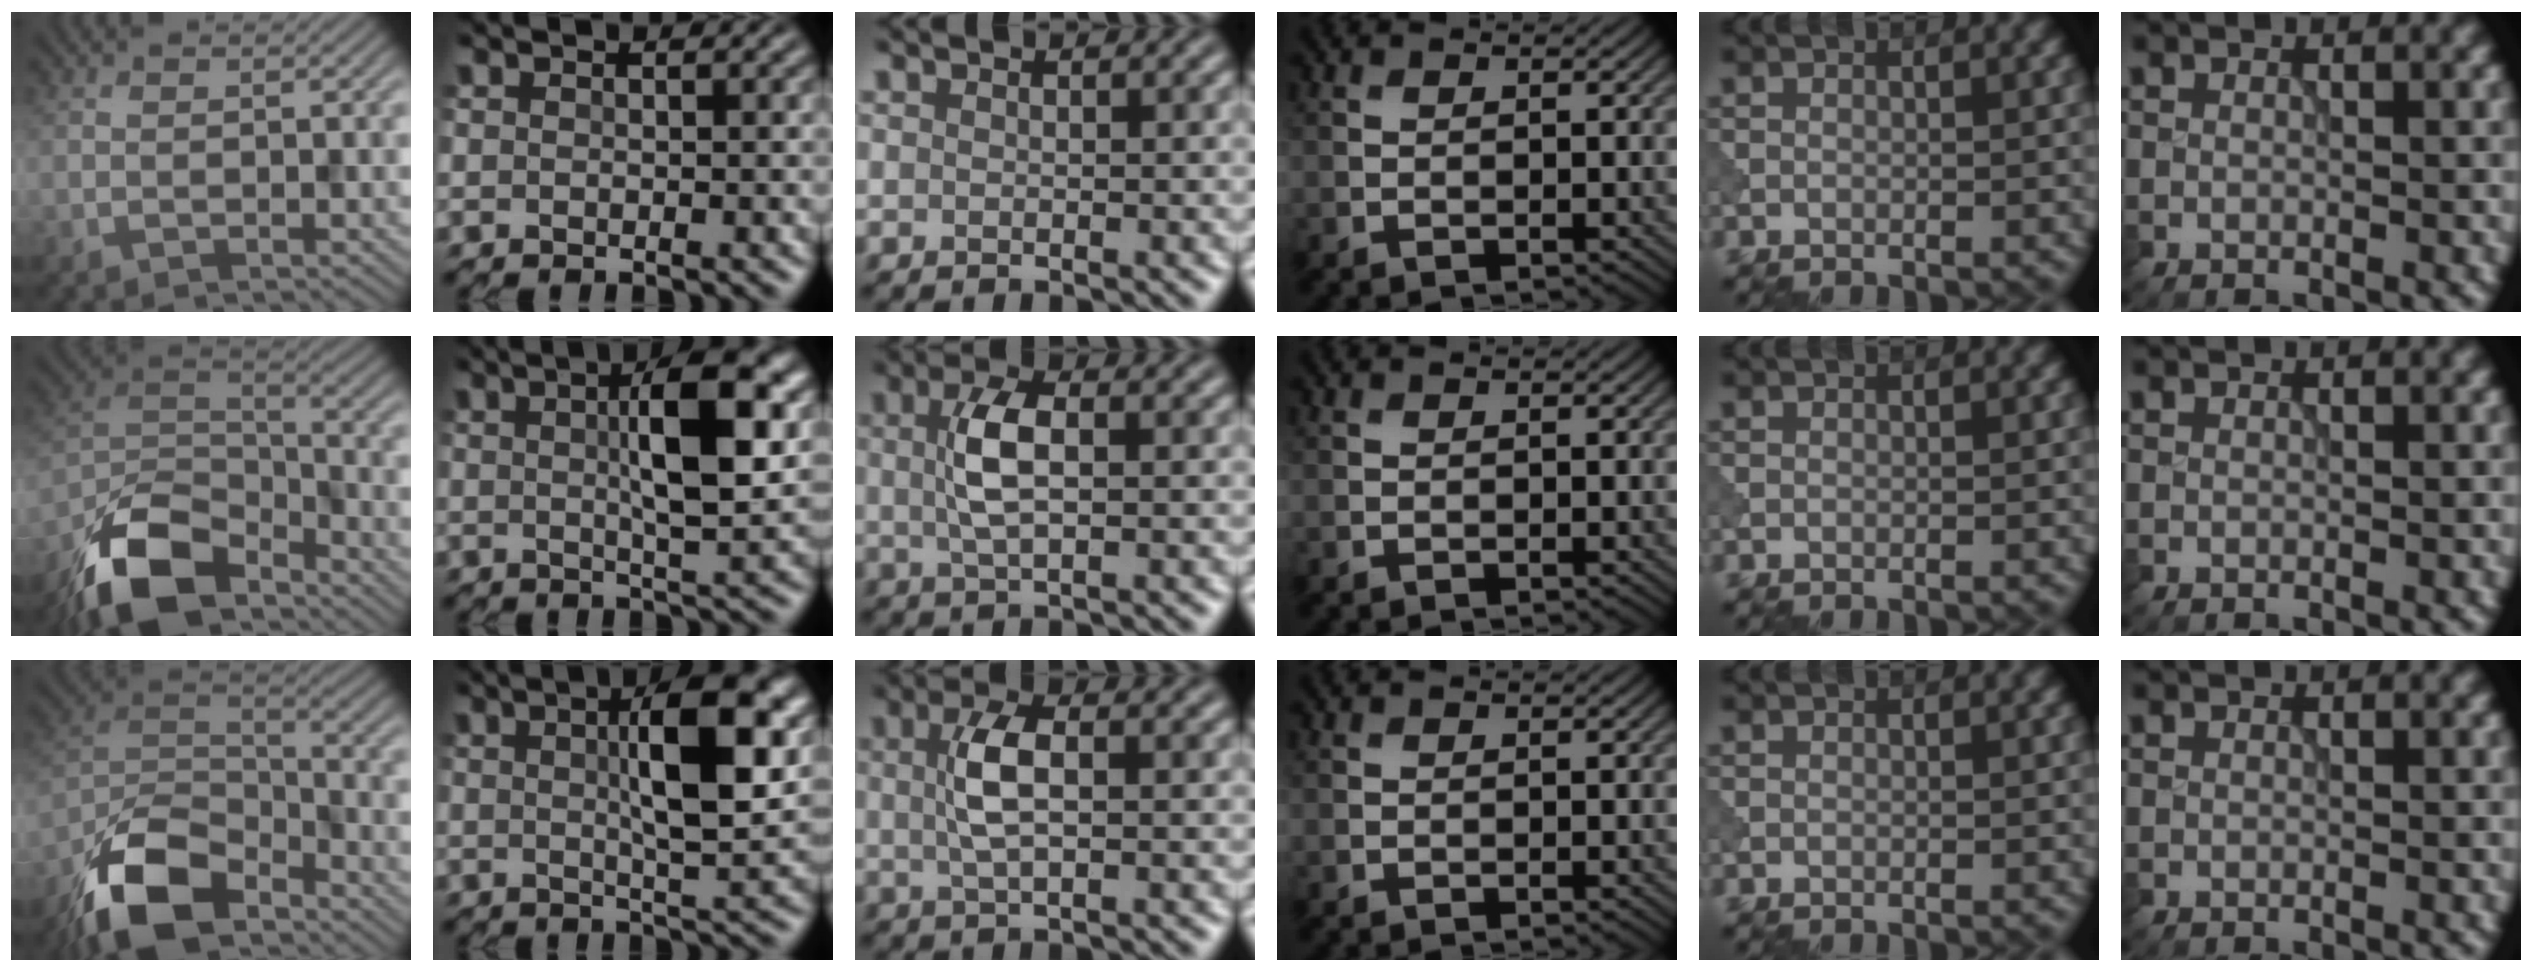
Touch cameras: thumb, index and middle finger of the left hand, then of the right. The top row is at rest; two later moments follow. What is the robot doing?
{"motion": "shake", "object": "bell"}